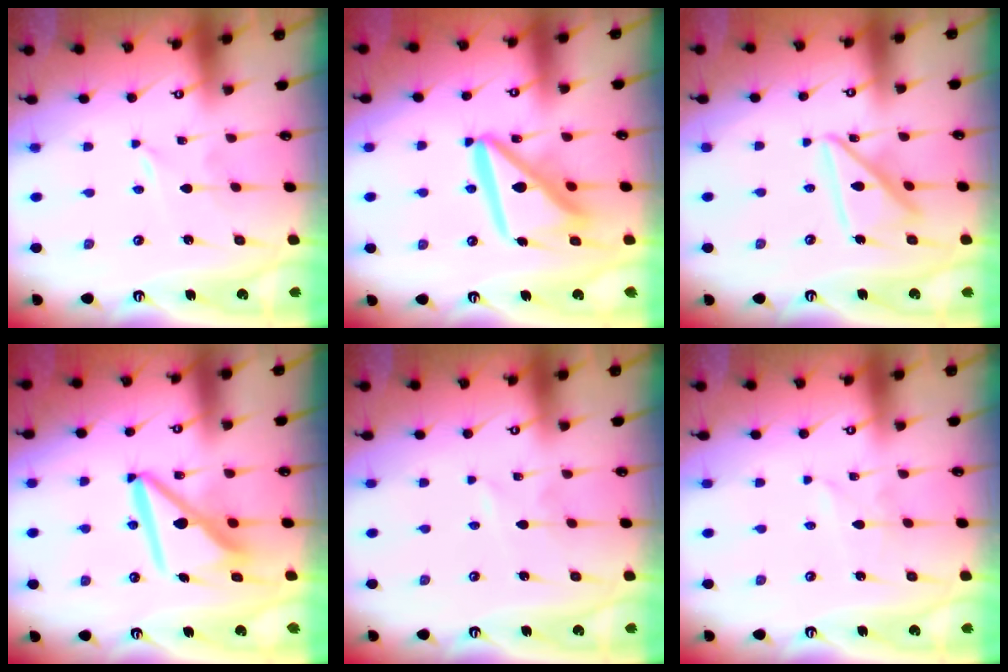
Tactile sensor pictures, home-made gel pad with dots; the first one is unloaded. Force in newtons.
{"total": 14.9, "press": 14.8, "slide": 1.8}
{"total": 14.4, "press": 14.3, "slide": 1.5}
{"total": 11.5, "press": 11.4, "slide": 1.3}
{"total": 1.7, "press": 1.7, "slide": 0.3}
{"total": 1.9, "press": 1.9, "slide": 0.3}